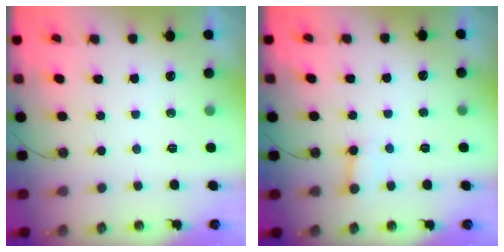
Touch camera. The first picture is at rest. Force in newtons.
{"total": 4.8, "press": 4.8, "slide": 0.1}